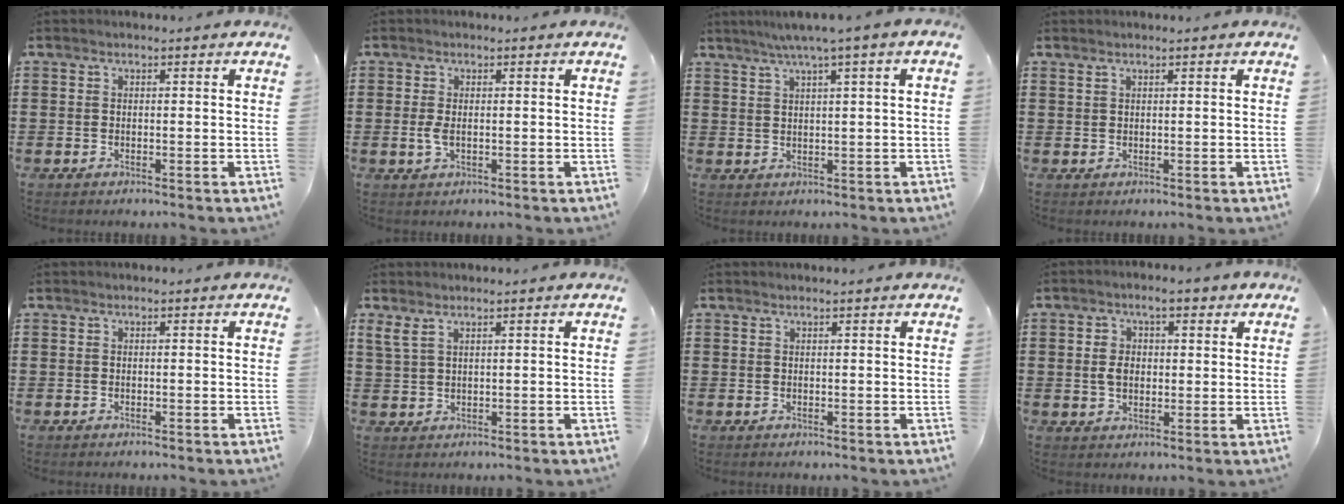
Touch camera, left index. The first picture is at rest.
{"total": 2.0, "force": [-0.1, 0.8, 1.8], "torque": [-0.049, -0.005, -0.006]}
{"total": 3.2, "force": [1.7, -0.5, 2.7], "torque": [-0.054, -0.001, 0.029]}
{"total": 0.7, "force": [0.6, 0.0, 0.3], "torque": [-0.008, -0.001, 0.013]}
{"total": 0.0}
{"total": 2.6, "force": [1.7, 0.9, 1.7], "torque": [-0.040, 0.003, 0.032]}
{"total": 0.6, "force": [0.5, -0.1, 0.3], "torque": [-0.005, -0.002, 0.010]}
{"total": 5.1, "force": [1.7, 2.9, 3.9], "torque": [-0.076, 0.010, 0.024]}